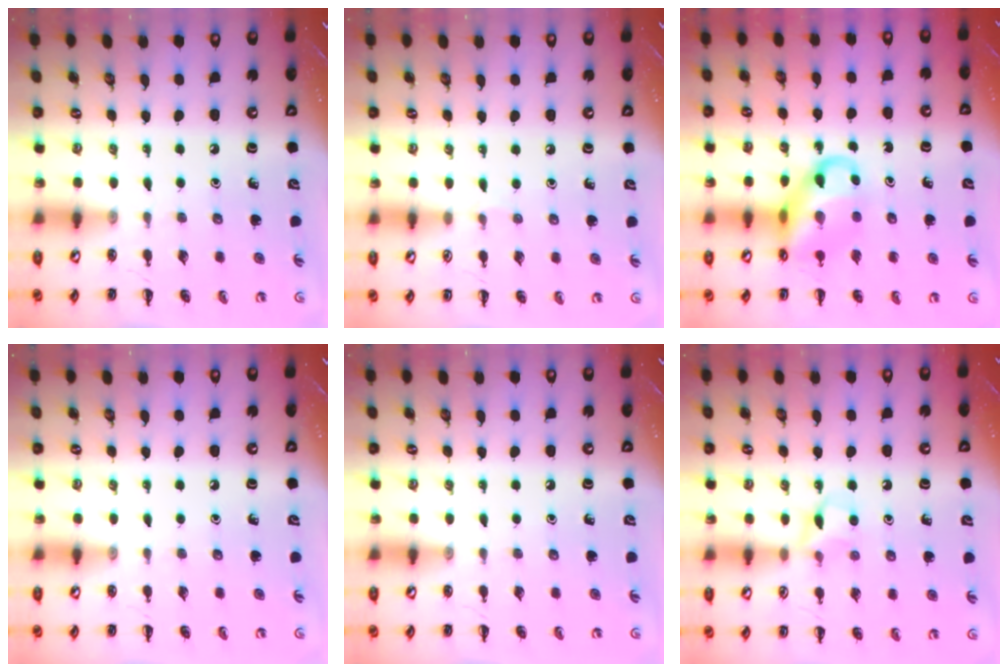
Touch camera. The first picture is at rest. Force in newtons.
{"total": 2.9, "press": 2.7, "slide": 1.1}
{"total": 13.6, "press": 13.3, "slide": 3.1}
{"total": 0.0}
{"total": 0.0}
{"total": 6.7, "press": 6.5, "slide": 1.8}